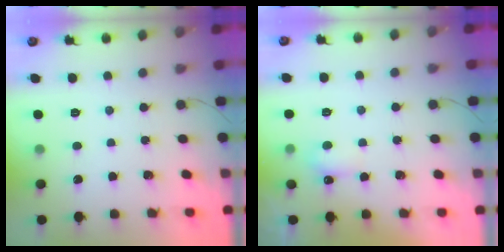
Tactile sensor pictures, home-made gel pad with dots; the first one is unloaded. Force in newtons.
{"total": 3.7, "press": 3.6, "slide": 1.1}